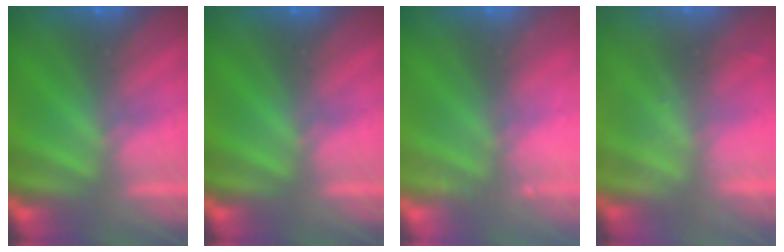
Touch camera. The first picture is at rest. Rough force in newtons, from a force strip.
{"total": 0.0}
{"total": 2.6}
{"total": 2.3}